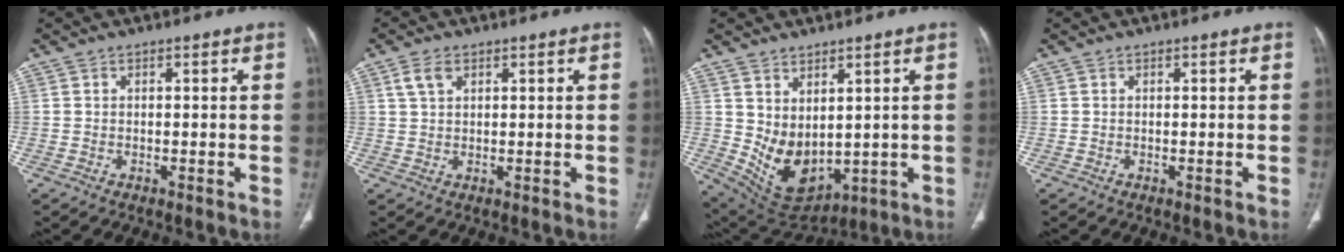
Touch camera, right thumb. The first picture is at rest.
{"total": 3.2, "force": [1.6, 1.8, 2.0], "torque": [-0.041, 0.002, 0.038]}
{"total": 10.1, "force": [1.9, 6.4, 7.6], "torque": [-0.115, -0.028, 0.072]}
{"total": 0.0}